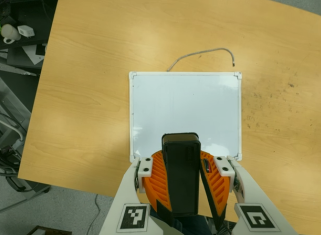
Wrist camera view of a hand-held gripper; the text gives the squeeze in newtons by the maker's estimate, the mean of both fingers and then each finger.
{"total": 10.6, "left": 10.3, "right": 10.9}